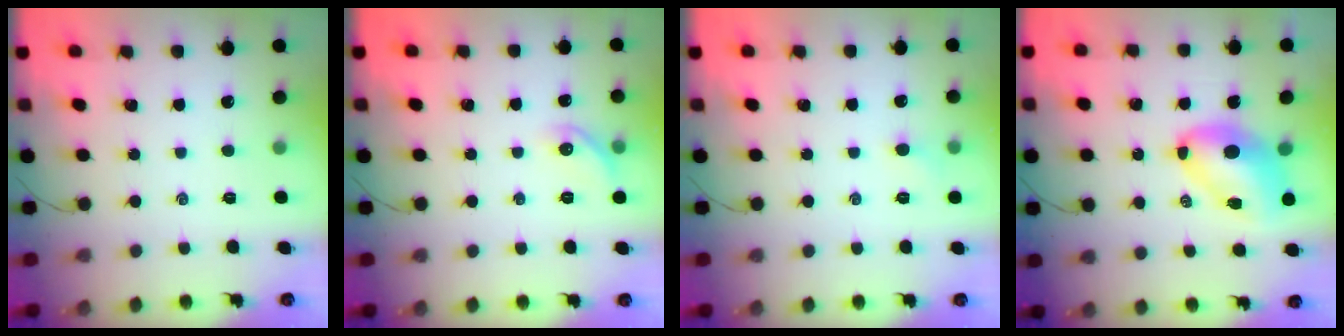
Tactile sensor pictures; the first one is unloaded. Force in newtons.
{"total": 6.8, "press": 6.7, "slide": 0.9}
{"total": 4.0, "press": 3.8, "slide": 1.2}
{"total": 8.5, "press": 8.3, "slide": 1.8}